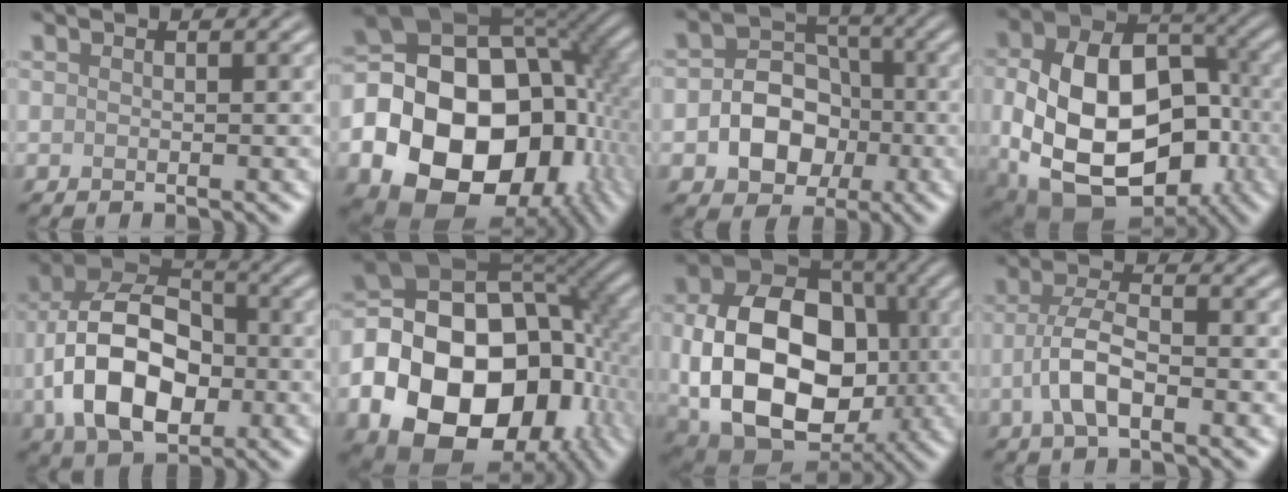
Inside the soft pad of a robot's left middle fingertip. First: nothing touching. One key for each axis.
{"total": 22.1, "fx": -5.7, "fy": 17.1, "fz": 12.7, "tx": -0.220, "ty": -0.036, "tz": -0.097}
{"total": 6.4, "fx": -1.5, "fy": 5.0, "fz": 3.6, "tx": -0.037, "ty": 0.000, "tz": -0.037}
{"total": 15.4, "fx": -2.5, "fy": 10.6, "fz": 10.9, "tx": -0.203, "ty": -0.040, "tz": -0.029}
{"total": 11.0, "fx": -2.2, "fy": 7.1, "fz": 8.1, "tx": -0.159, "ty": 0.005, "tz": -0.050}
{"total": 19.1, "fx": -5.6, "fy": 13.5, "fz": 12.2, "tx": -0.200, "ty": -0.022, "tz": -0.094}
{"total": 15.1, "fx": -1.5, "fy": 10.8, "fz": 10.4, "tx": -0.192, "ty": -0.019, "tz": -0.024}
{"total": 4.2, "fx": -1.3, "fy": 1.6, "fz": 3.6, "tx": -0.075, "ty": 0.004, "tz": -0.032}